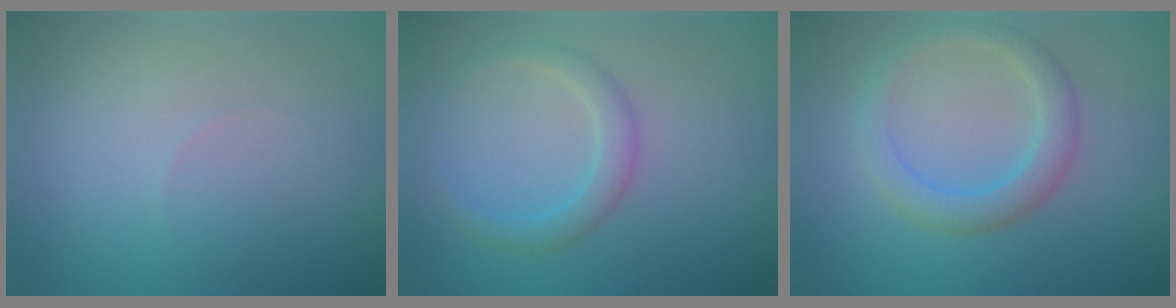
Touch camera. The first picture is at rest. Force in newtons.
{"total": 2.3, "press": 2.2, "slide": 0.1}
{"total": 3.1, "press": 3.1, "slide": 0.1}